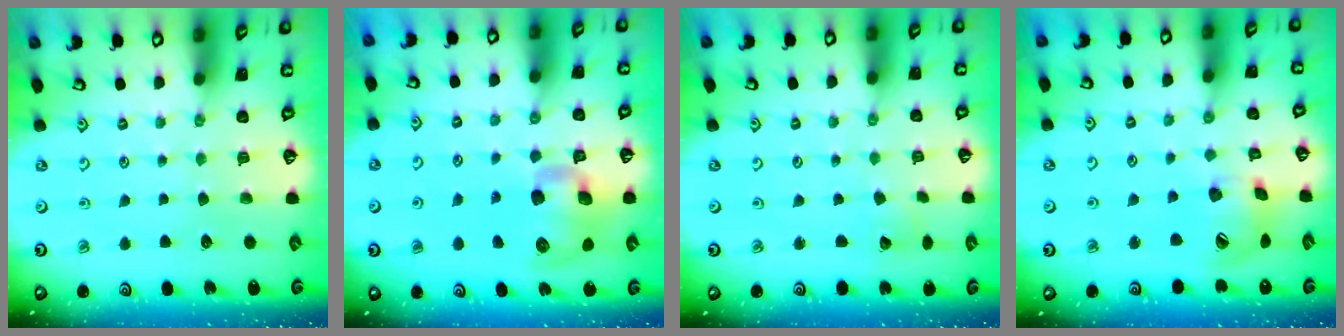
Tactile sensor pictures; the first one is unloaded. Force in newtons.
{"total": 12.6, "press": 12.4, "slide": 2.1}
{"total": 2.8, "press": 2.8, "slide": 0.0}
{"total": 15.3, "press": 15.1, "slide": 2.3}